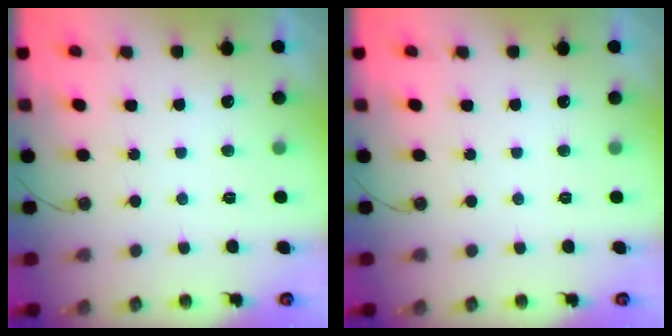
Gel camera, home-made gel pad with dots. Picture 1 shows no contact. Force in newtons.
{"total": 0.0}